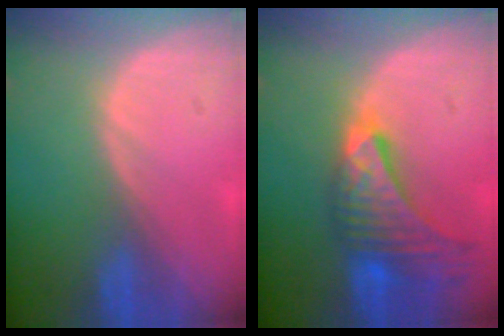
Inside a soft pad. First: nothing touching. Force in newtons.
{"total": 9.6, "press": 8.5, "slide": 4.4}